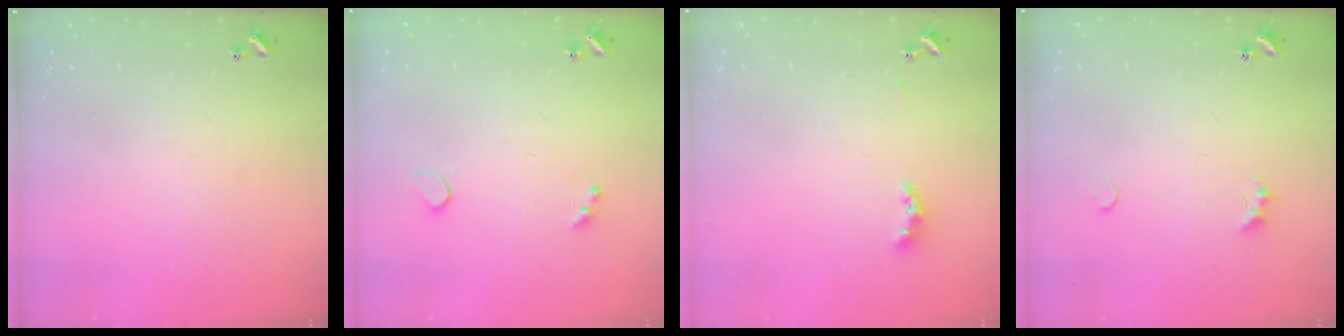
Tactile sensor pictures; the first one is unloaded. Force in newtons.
{"total": 2.6, "press": 2.2, "slide": 1.2}
{"total": 5.4, "press": 5.4, "slide": 0.6}
{"total": 1.9, "press": 1.9, "slide": 0.5}